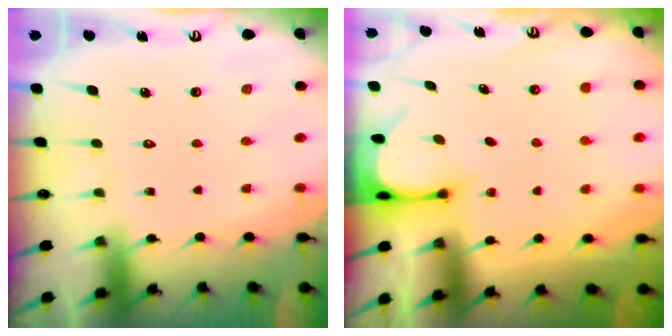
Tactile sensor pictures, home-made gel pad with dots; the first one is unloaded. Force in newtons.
{"total": 3.2, "press": 3.2, "slide": 0.3}